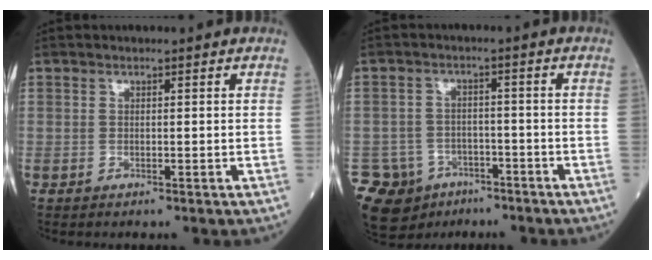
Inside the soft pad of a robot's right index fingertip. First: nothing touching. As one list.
[{"total": 10.7, "force": [-6.3, 8.4, 1.9], "torque": [-0.055, 0.023, -0.084]}]